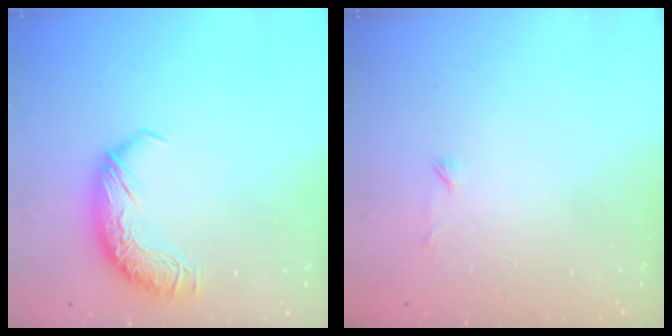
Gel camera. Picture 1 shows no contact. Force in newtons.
{"total": 8.3, "press": 8.2, "slide": 0.8}